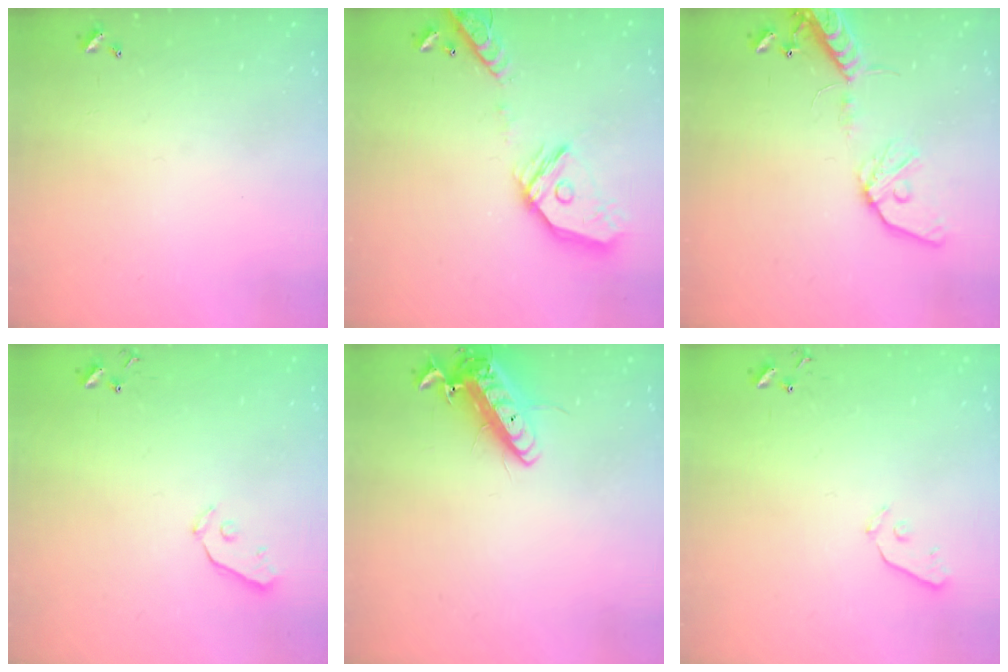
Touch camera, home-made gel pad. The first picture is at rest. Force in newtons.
{"total": 17.2, "press": 17.0, "slide": 2.2}
{"total": 14.1, "press": 13.8, "slide": 3.0}
{"total": 3.8, "press": 3.8, "slide": 0.4}
{"total": 14.0, "press": 13.7, "slide": 2.8}
{"total": 4.0, "press": 4.0, "slide": 0.5}